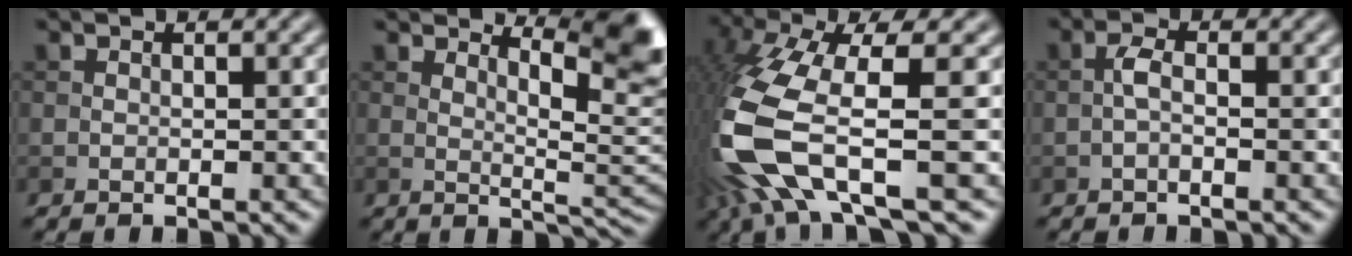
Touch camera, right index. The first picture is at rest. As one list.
[{"total": 6.4, "force": [3.9, 1.6, 4.8], "torque": [-0.059, -0.003, 0.064]}, {"total": 12.1, "force": [-3.7, 4.1, 10.7], "torque": [-0.250, -0.019, -0.069]}, {"total": 1.5, "force": [-0.6, 0.4, 1.3], "torque": [-0.025, 0.004, -0.015]}]